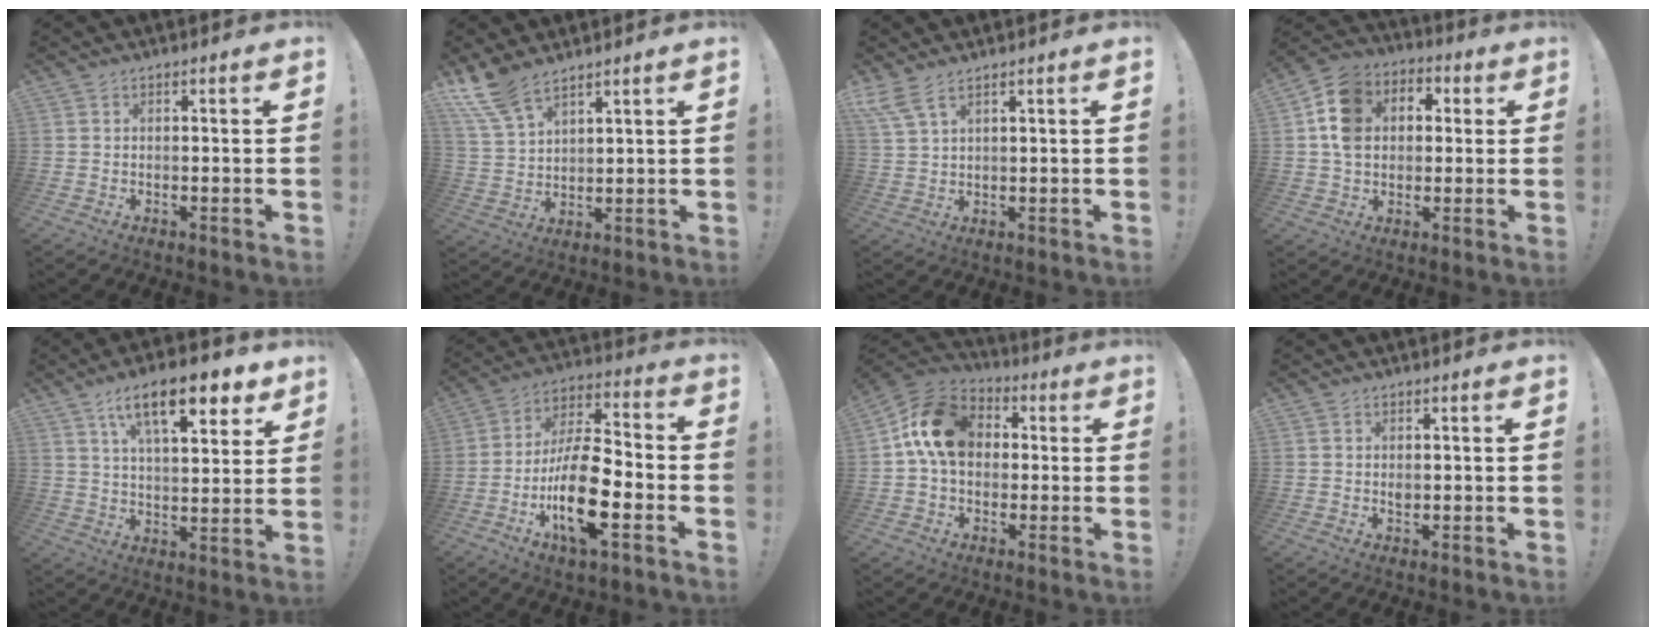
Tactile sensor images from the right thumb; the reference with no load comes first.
{"total": 9.1, "force": [7.3, 3.4, 4.4], "torque": [-0.089, -0.037, 0.142]}
{"total": 5.0, "force": [3.7, 1.1, 3.2], "torque": [-0.071, -0.014, 0.072]}
{"total": 12.1, "force": [1.1, 9.9, 6.9], "torque": [-0.115, 0.014, 0.026]}
{"total": 16.3, "force": [8.8, 5.8, 12.4], "torque": [-0.199, -0.031, 0.143]}
{"total": 19.1, "force": [-6.7, 7.2, 16.4], "torque": [-0.312, 0.028, -0.111]}
{"total": 15.6, "force": [2.7, 11.7, 10.0], "torque": [-0.153, 0.018, 0.058]}
{"total": 0.9, "force": [0.3, 0.7, 0.6], "torque": [-0.004, -0.002, 0.003]}